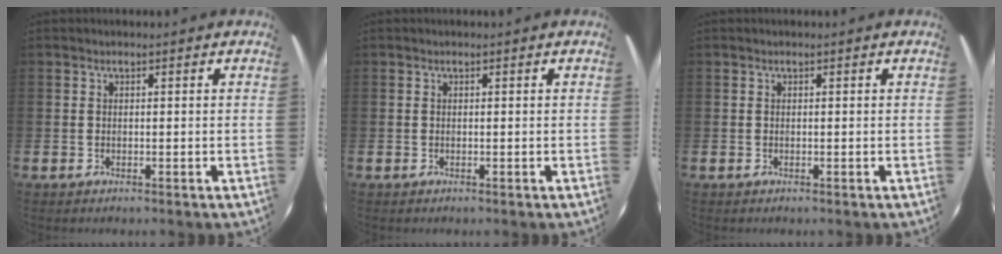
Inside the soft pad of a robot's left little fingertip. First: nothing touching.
{"total": 0.0}
{"total": 0.0}